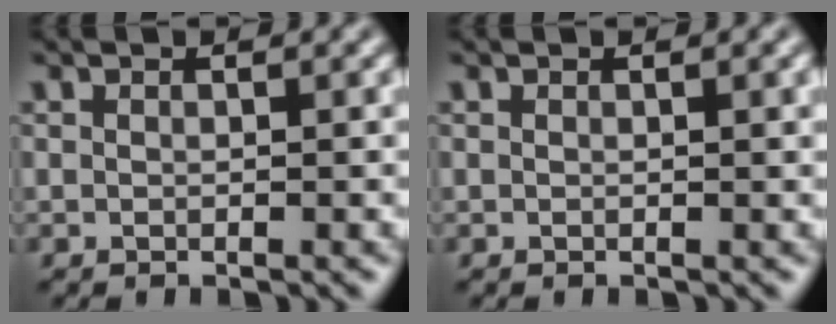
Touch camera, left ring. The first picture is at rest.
{"total": 0.8, "force": [0.1, 0.1, 0.8], "torque": [-0.010, 0.000, 0.001]}